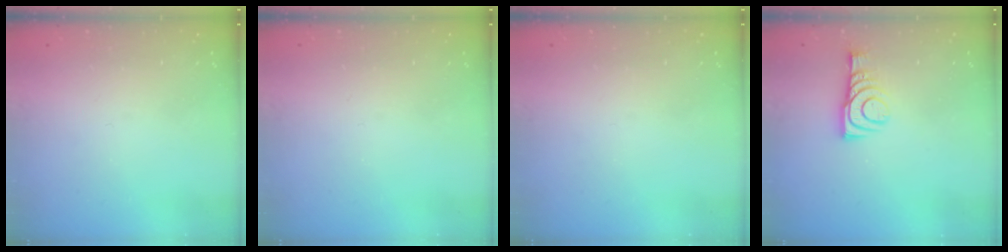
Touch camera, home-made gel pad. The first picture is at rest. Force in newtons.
{"total": 0.0}
{"total": 0.0}
{"total": 7.8, "press": 7.8, "slide": 0.7}